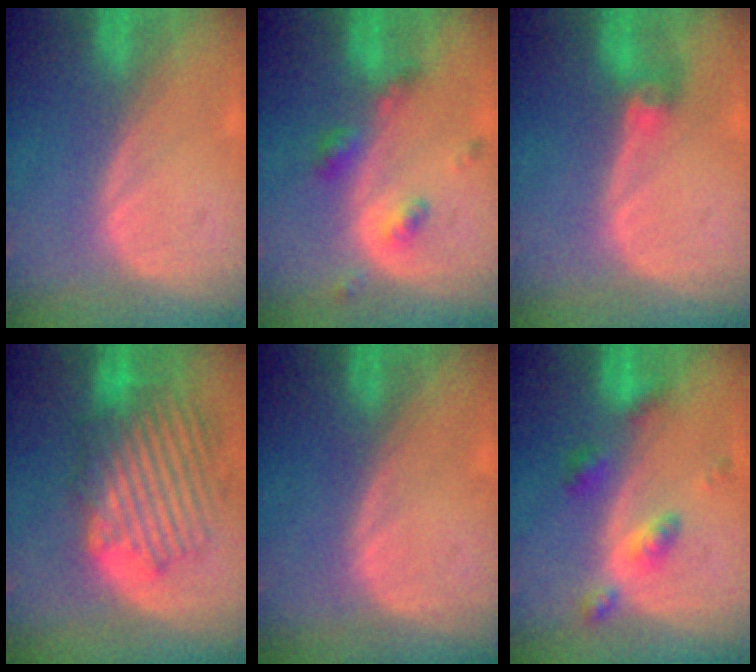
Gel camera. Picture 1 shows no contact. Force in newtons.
{"total": 5.0, "press": 4.4, "slide": 2.4}
{"total": 2.9, "press": 2.6, "slide": 1.4}
{"total": 9.6, "press": 9.6, "slide": 0.4}
{"total": 0.0}
{"total": 4.8, "press": 4.8, "slide": 0.1}